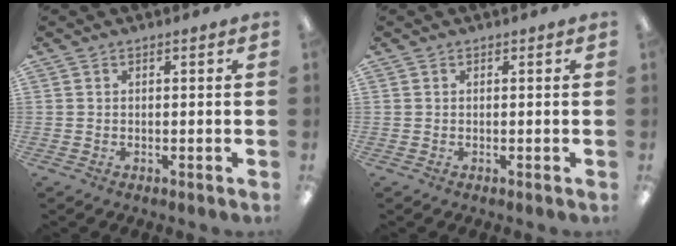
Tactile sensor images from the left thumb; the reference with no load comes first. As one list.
[{"total": 0.0}]